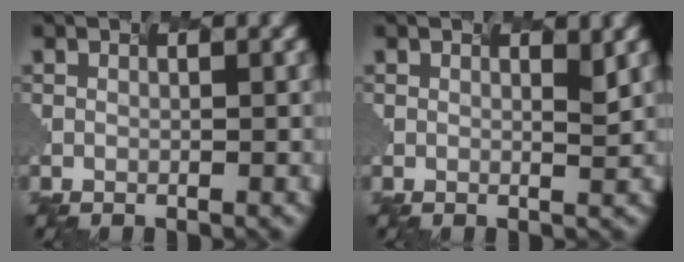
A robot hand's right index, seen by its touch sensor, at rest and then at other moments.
{"total": 1.0, "force": [0.9, 0.2, 0.4], "torque": [0.002, -0.001, 0.009]}